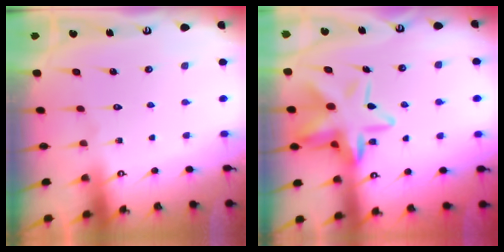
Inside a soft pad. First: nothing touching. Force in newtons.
{"total": 15.0, "press": 14.9, "slide": 1.8}